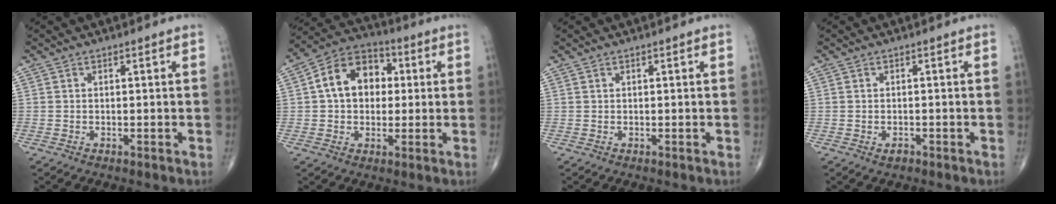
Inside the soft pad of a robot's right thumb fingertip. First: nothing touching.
{"total": 12.4, "force": [1.7, 9.2, 8.1], "torque": [-0.103, 0.023, 0.016]}
{"total": 0.0}
{"total": 1.5, "force": [-0.8, 0.9, 0.9], "torque": [-0.015, 0.004, -0.012]}